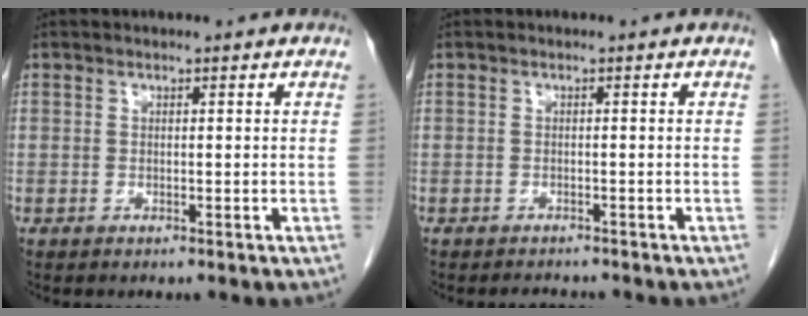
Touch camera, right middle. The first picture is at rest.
{"total": 1.5, "force": [-1.5, 0.2, 0.2], "torque": [-0.009, -0.008, -0.018]}